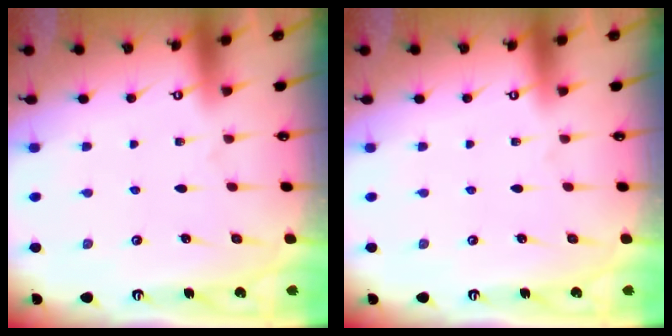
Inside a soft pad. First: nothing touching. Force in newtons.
{"total": 0.0}